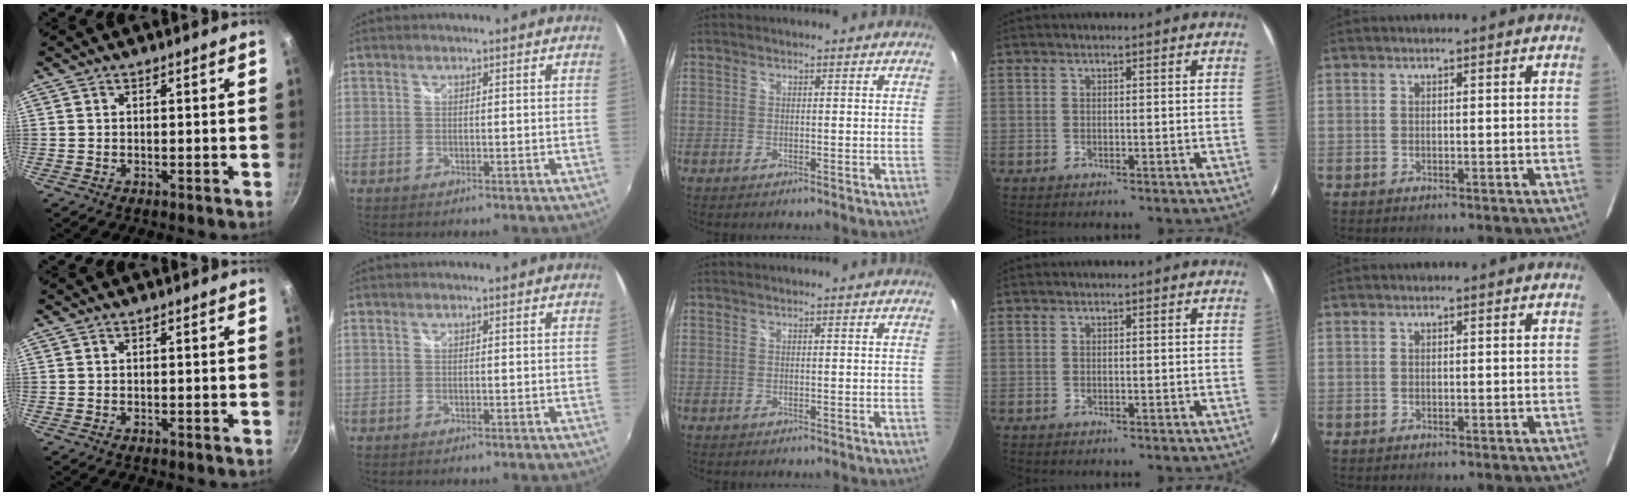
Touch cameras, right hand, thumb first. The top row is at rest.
{}